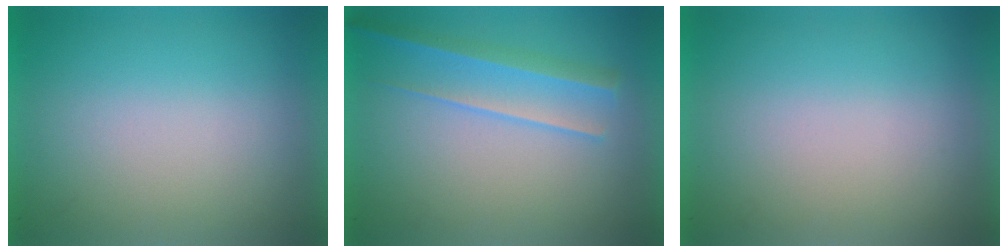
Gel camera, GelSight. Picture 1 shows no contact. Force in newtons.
{"total": 2.2}
{"total": 0.0}